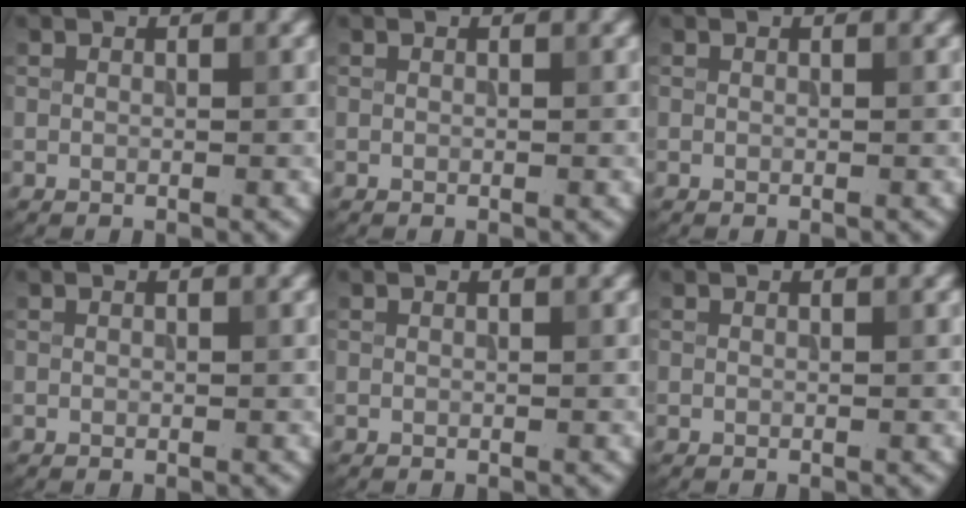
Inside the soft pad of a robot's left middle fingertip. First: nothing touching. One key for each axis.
{"total": 0.0}
{"total": 0.0}
{"total": 0.0}
{"total": 0.0}
{"total": 0.0}